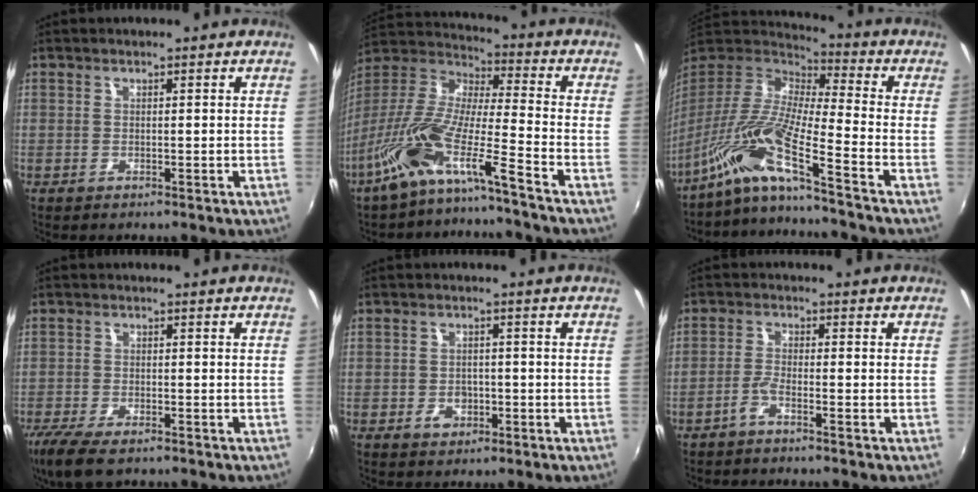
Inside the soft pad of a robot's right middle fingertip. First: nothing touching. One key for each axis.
{"total": 12.3, "fx": -8.3, "fy": -0.4, "fz": 9.1, "tx": -0.163, "ty": -0.015, "tz": -0.164}
{"total": 14.1, "fx": -10.1, "fy": -0.7, "fz": 9.9, "tx": -0.178, "ty": -0.016, "tz": -0.207}
{"total": 8.3, "fx": -6.1, "fy": 2.6, "fz": 5.0, "tx": -0.124, "ty": -0.034, "tz": -0.114}
{"total": 3.3, "fx": -1.5, "fy": 2.6, "fz": 1.5, "tx": -0.029, "ty": 0.003, "tz": -0.019}
{"total": 2.2, "fx": -1.7, "fy": 0.1, "fz": 1.5, "tx": -0.042, "ty": 0.003, "tz": -0.036}